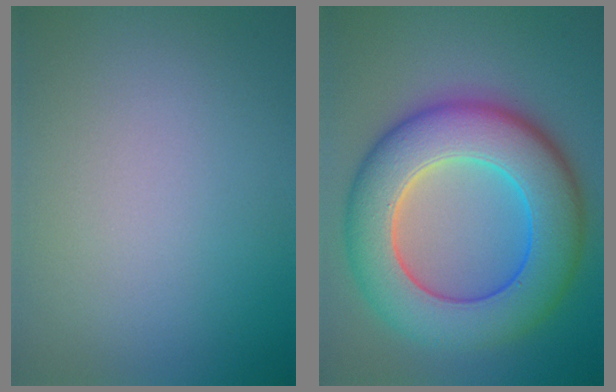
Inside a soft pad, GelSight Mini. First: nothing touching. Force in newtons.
{"total": 11.4, "press": 11.4, "slide": 0.7}